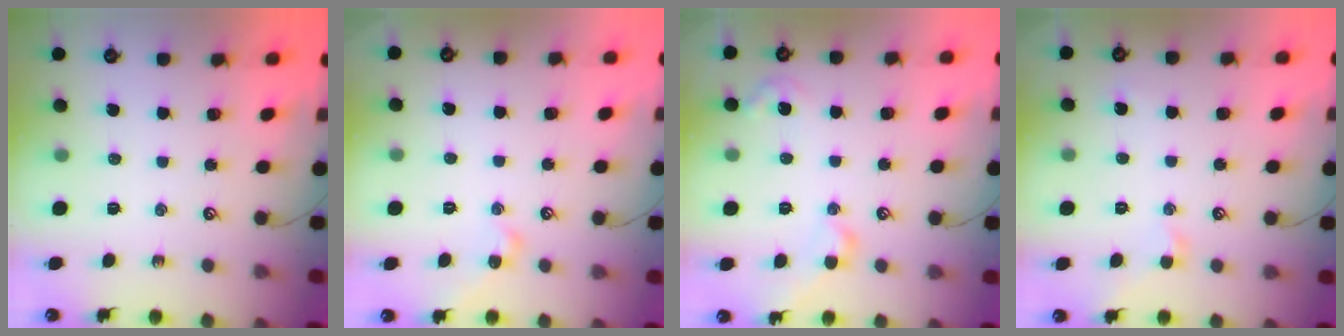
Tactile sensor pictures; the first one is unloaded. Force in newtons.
{"total": 2.0, "press": 1.9, "slide": 0.6}
{"total": 6.3, "press": 6.2, "slide": 1.0}
{"total": 1.0, "press": 0.8, "slide": 0.6}